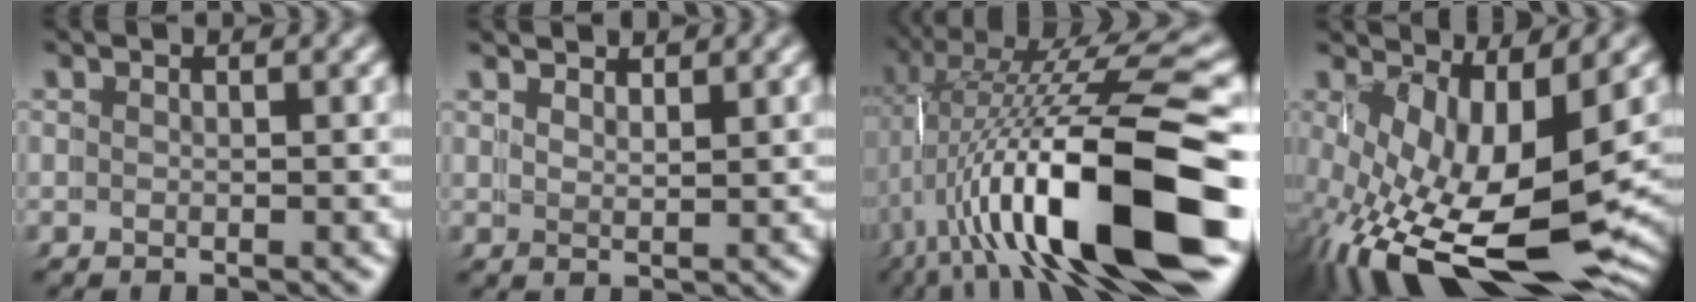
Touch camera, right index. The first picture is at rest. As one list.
[{"total": 2.3, "force": [2.1, -0.2, -0.8], "torque": [0.009, -0.015, 0.043]}, {"total": 16.7, "force": [-1.4, 5.6, 15.6], "torque": [-0.237, 0.004, -0.011]}, {"total": 12.0, "force": [-5.0, 6.0, 9.2], "torque": [-0.191, -0.072, -0.049]}]